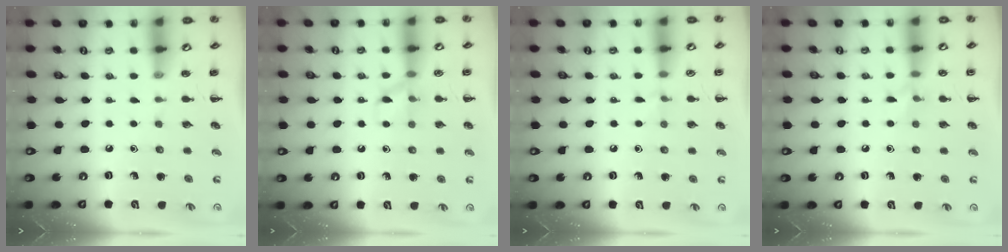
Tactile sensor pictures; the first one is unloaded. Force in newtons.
{"total": 6.7, "press": 6.7, "slide": 0.5}
{"total": 4.2, "press": 3.9, "slide": 1.6}
{"total": 6.1, "press": 5.8, "slide": 1.9}